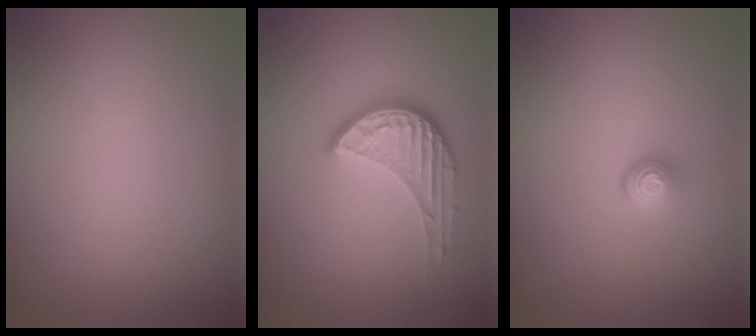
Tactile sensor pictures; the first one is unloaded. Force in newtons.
{"total": 3.9, "press": 3.0, "slide": 2.5}
{"total": 1.7, "press": 1.0, "slide": 1.4}